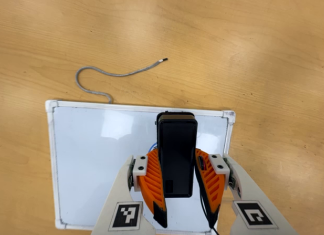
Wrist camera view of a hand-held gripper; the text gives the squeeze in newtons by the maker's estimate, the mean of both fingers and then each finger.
{"total": 7.0, "left": 5.3, "right": 8.7}